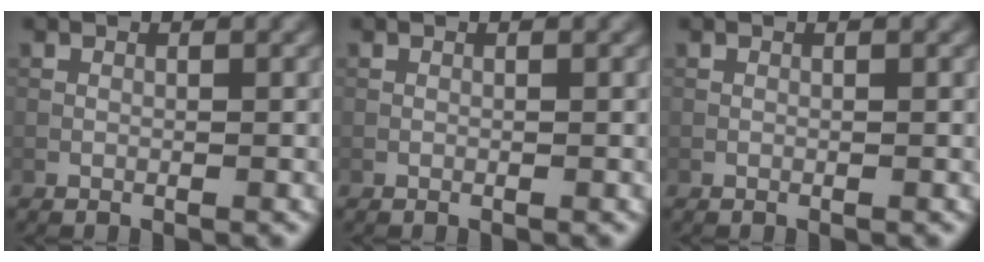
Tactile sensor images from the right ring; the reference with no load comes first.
{"total": 0.0}
{"total": 0.0}